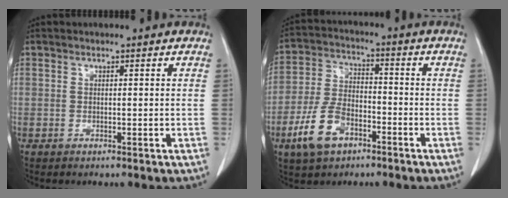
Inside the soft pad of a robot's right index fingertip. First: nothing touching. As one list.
[{"total": 9.7, "force": [-5.0, 5.3, 6.4], "torque": [-0.148, 0.005, -0.094]}]